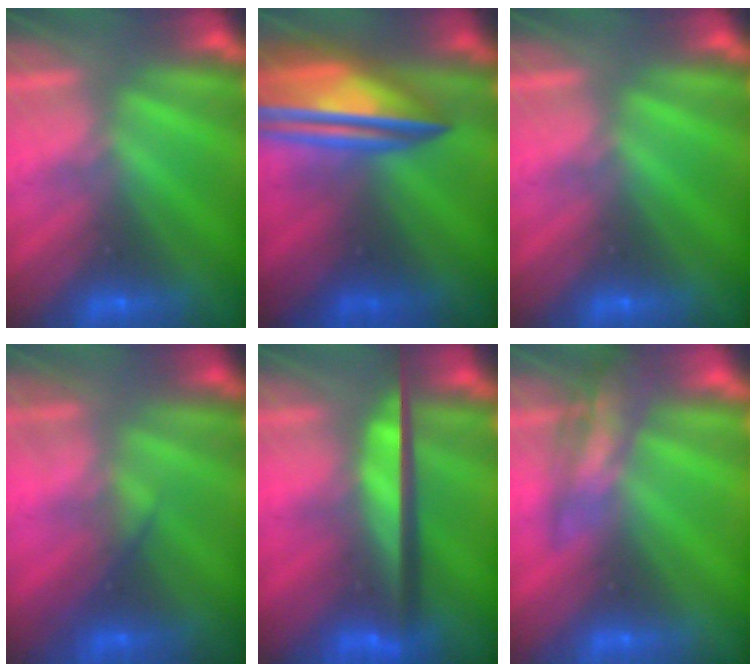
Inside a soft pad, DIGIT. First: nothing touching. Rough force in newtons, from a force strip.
{"total": 7.3}
{"total": 0.0}
{"total": 2.1}
{"total": 9.2}
{"total": 2.5}